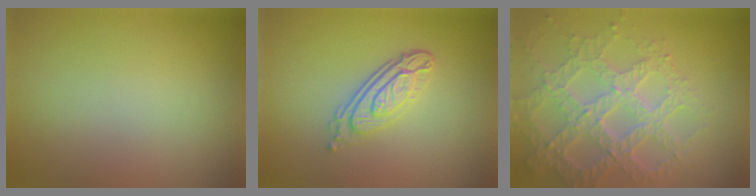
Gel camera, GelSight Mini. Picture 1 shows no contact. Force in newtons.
{"total": 4.4, "press": 3.2, "slide": 3.1}
{"total": 7.0, "press": 5.0, "slide": 4.9}